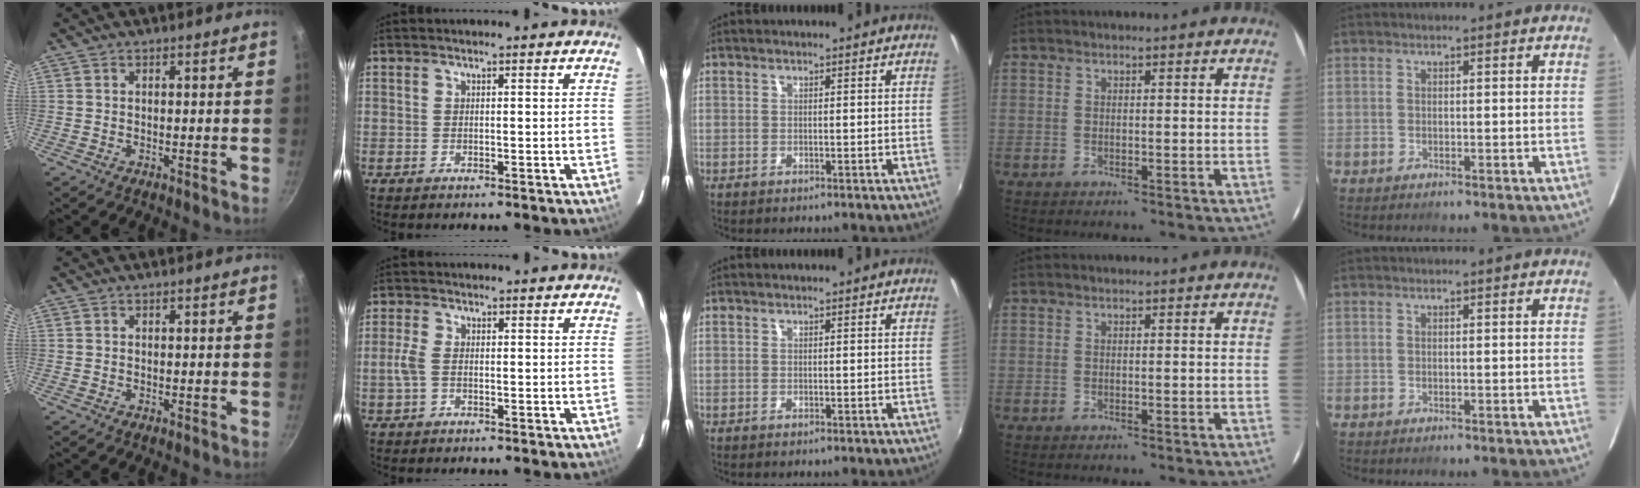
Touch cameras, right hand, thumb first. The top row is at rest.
{"index": {"total": 3.2, "force": [-0.5, 1.8, 2.6], "torque": [-0.066, 0.003, -0.009]}}